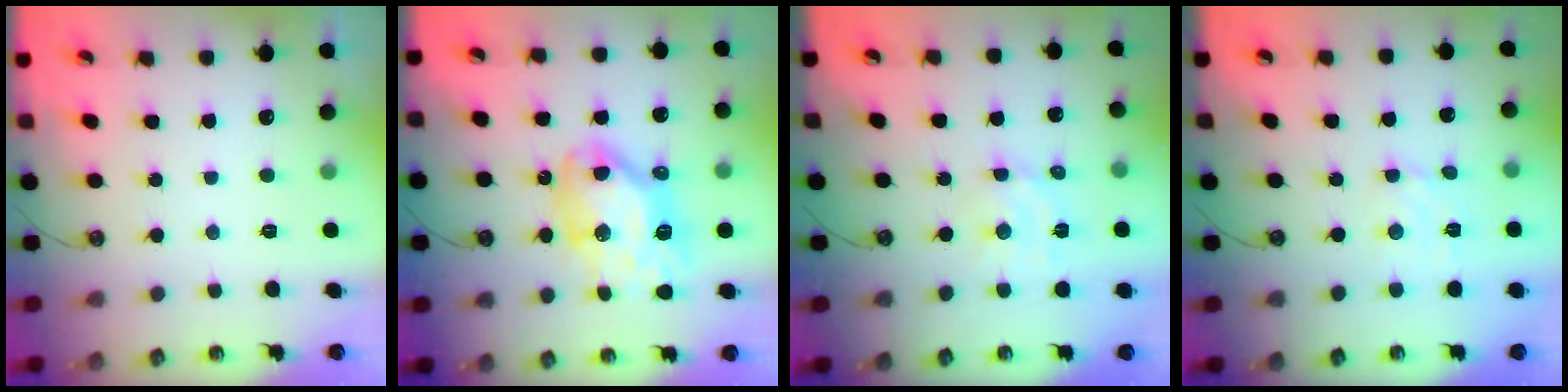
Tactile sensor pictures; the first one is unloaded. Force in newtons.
{"total": 15.2, "press": 15.1, "slide": 1.4}
{"total": 8.2, "press": 8.2, "slide": 0.5}
{"total": 2.9, "press": 2.9, "slide": 0.3}